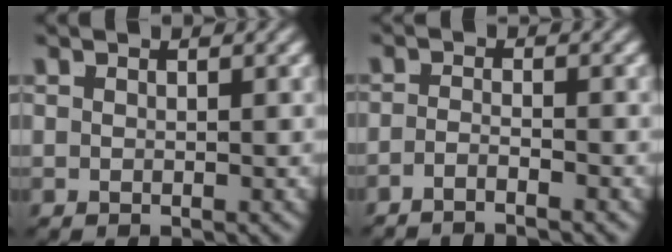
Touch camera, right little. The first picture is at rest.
{"total": 2.7, "force": [-2.5, -0.3, 0.7], "torque": [-0.014, -0.012, -0.039]}